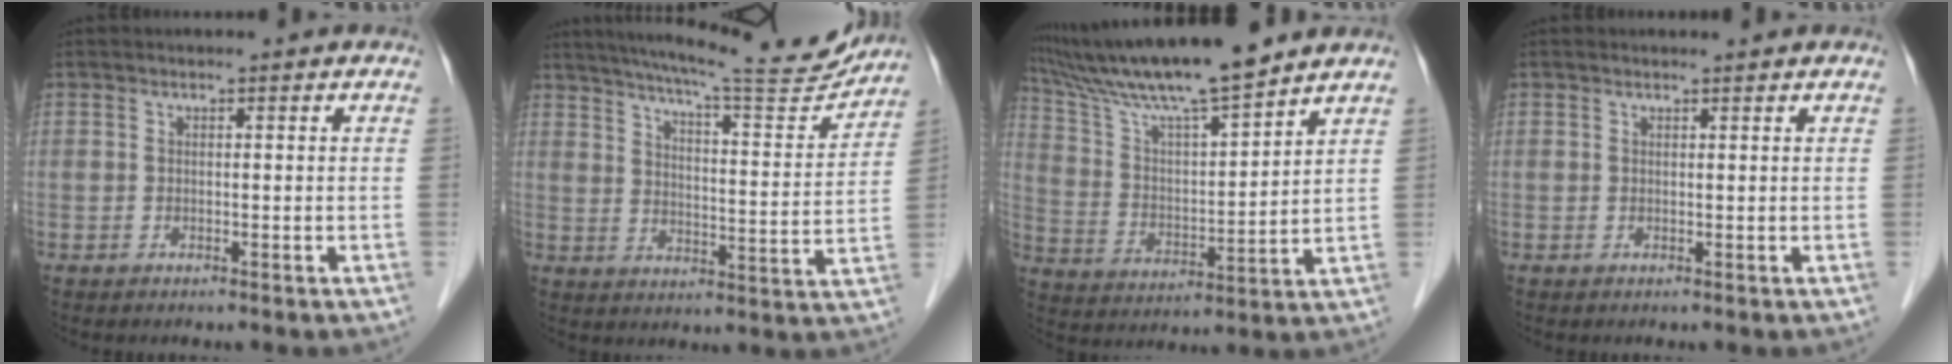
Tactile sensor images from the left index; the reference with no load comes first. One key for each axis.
{"total": 18.4, "fx": 16.8, "fy": 0.8, "fz": 7.4, "tx": -0.119, "ty": -0.031, "tz": 0.227}
{"total": 15.7, "fx": 13.5, "fy": -0.2, "fz": 8.0, "tx": -0.149, "ty": 0.007, "tz": 0.243}
{"total": 0.7, "fx": 0.7, "fy": 0.0, "fz": 0.1, "tx": -0.008, "ty": -0.001, "tz": 0.011}